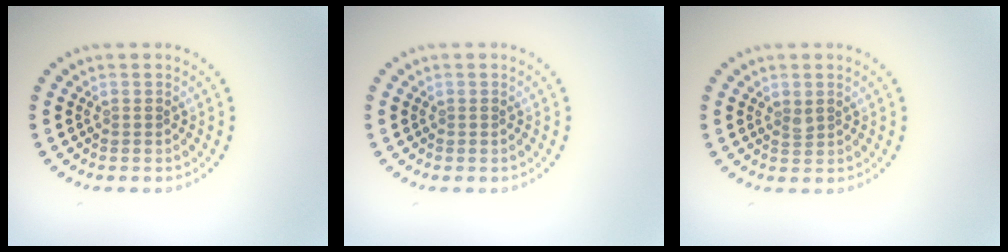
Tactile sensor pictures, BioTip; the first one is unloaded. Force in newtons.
{"total": 0.0}
{"total": 0.8, "press": 0.6, "slide": 0.5}